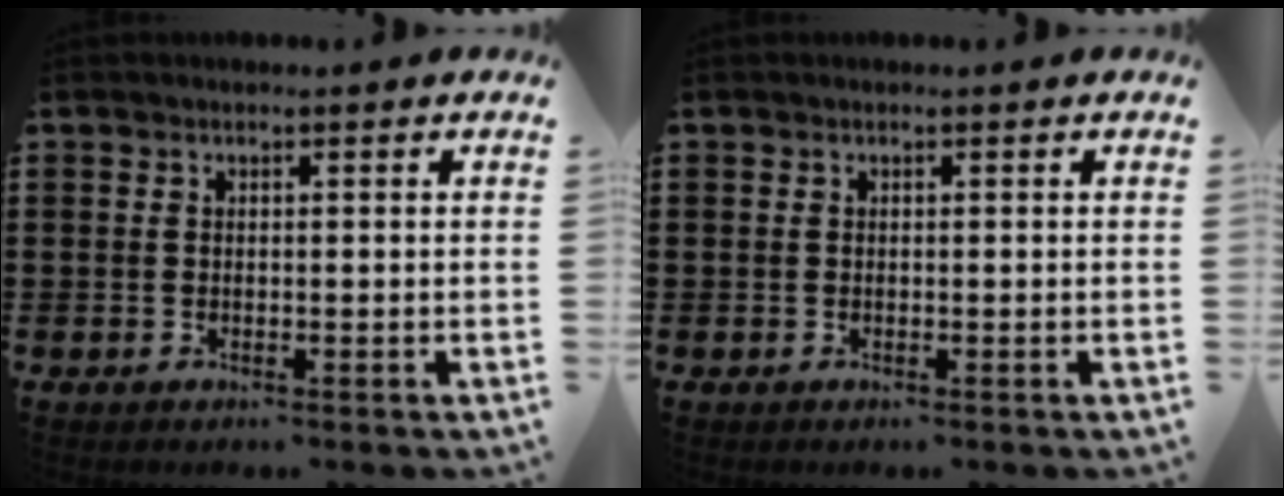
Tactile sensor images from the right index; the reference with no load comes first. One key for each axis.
{"total": 0.0}